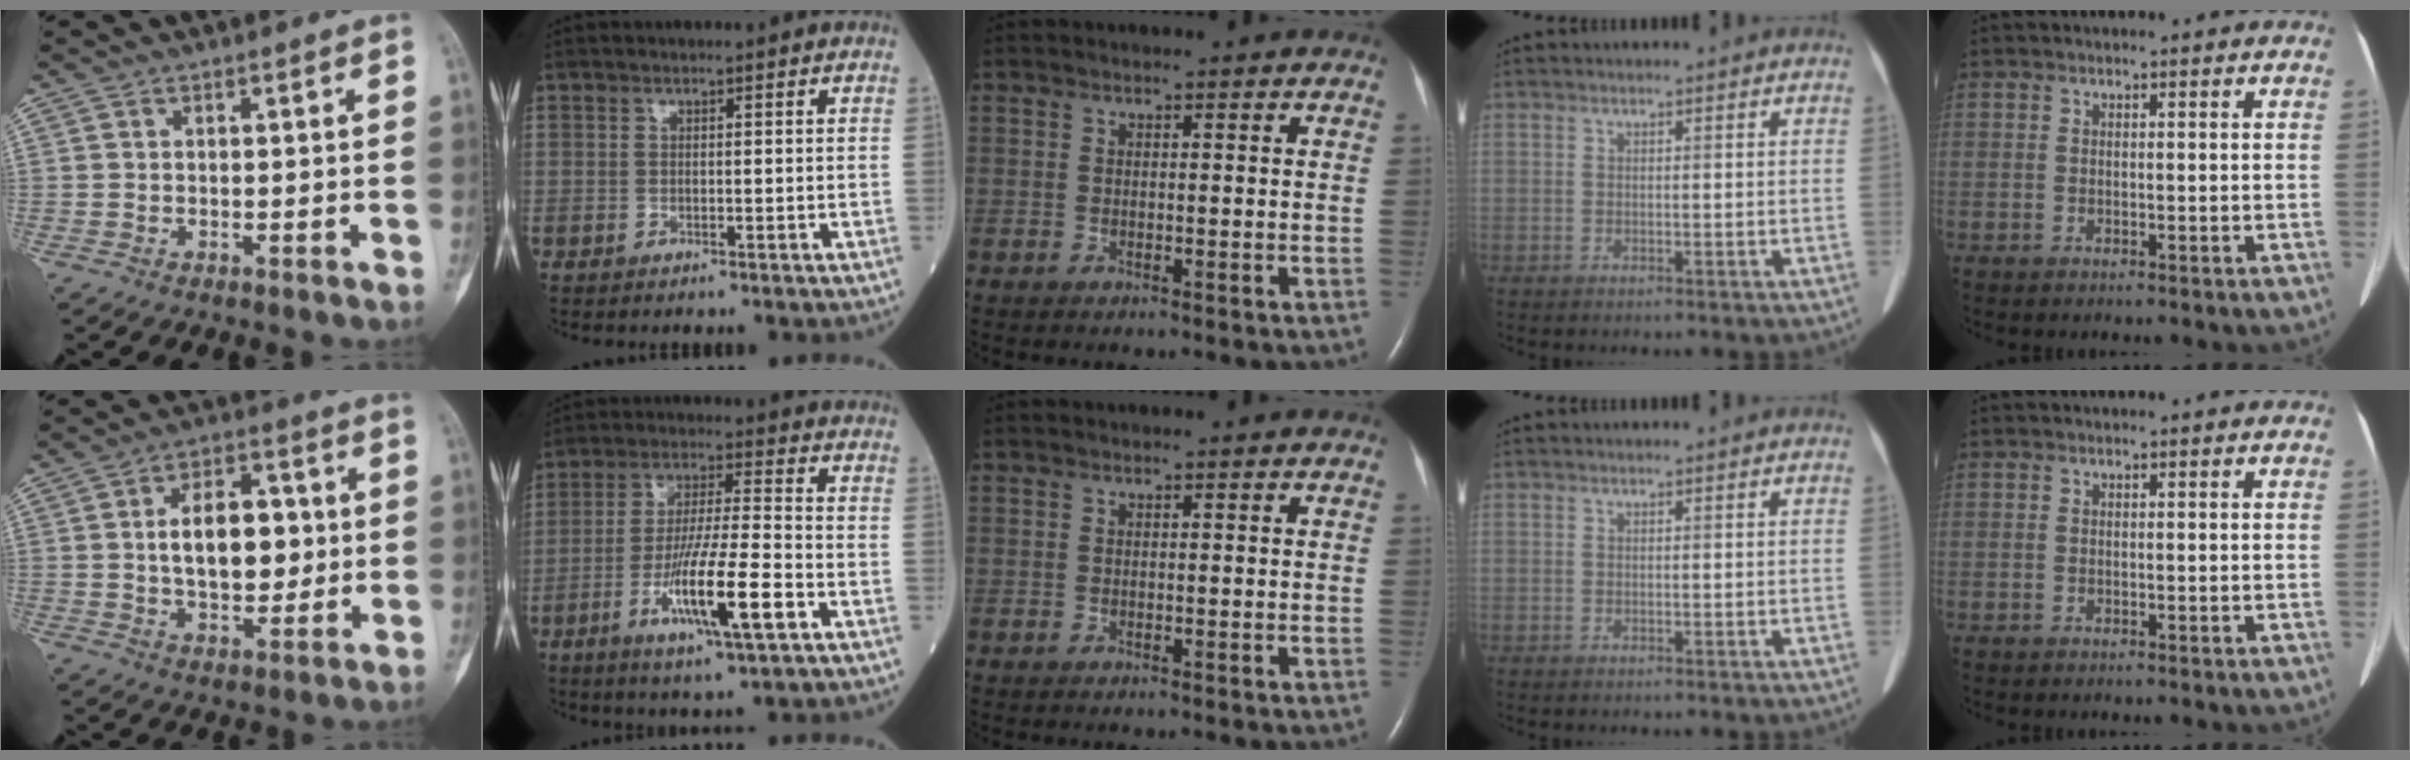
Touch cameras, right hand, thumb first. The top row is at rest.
{"thumb": {"total": 12.8, "force": [1.0, 7.5, 10.3], "torque": [-0.128, 0.008, 0.018]}, "index": {"total": 12.9, "force": [-5.0, 0.9, 11.8], "torque": [-0.218, -0.014, -0.088]}}